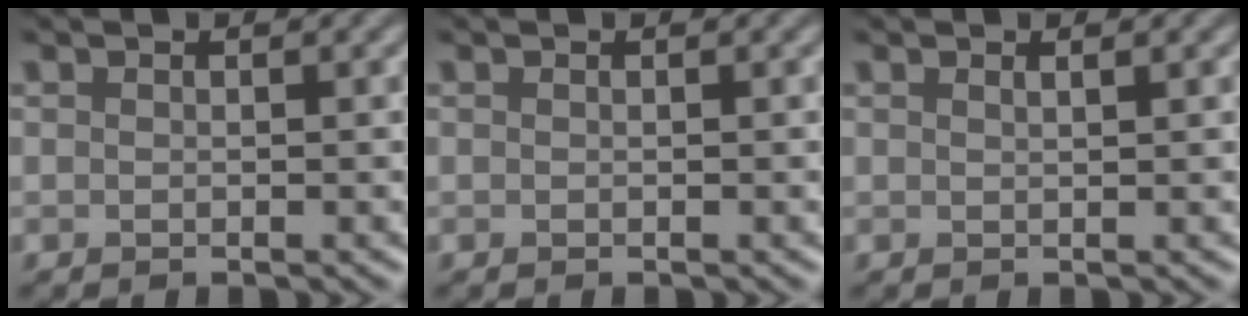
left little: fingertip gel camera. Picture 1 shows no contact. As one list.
[{"total": 0.0}, {"total": 0.6, "force": [0.4, 0.1, 0.3], "torque": [-0.001, 0.000, 0.007]}]